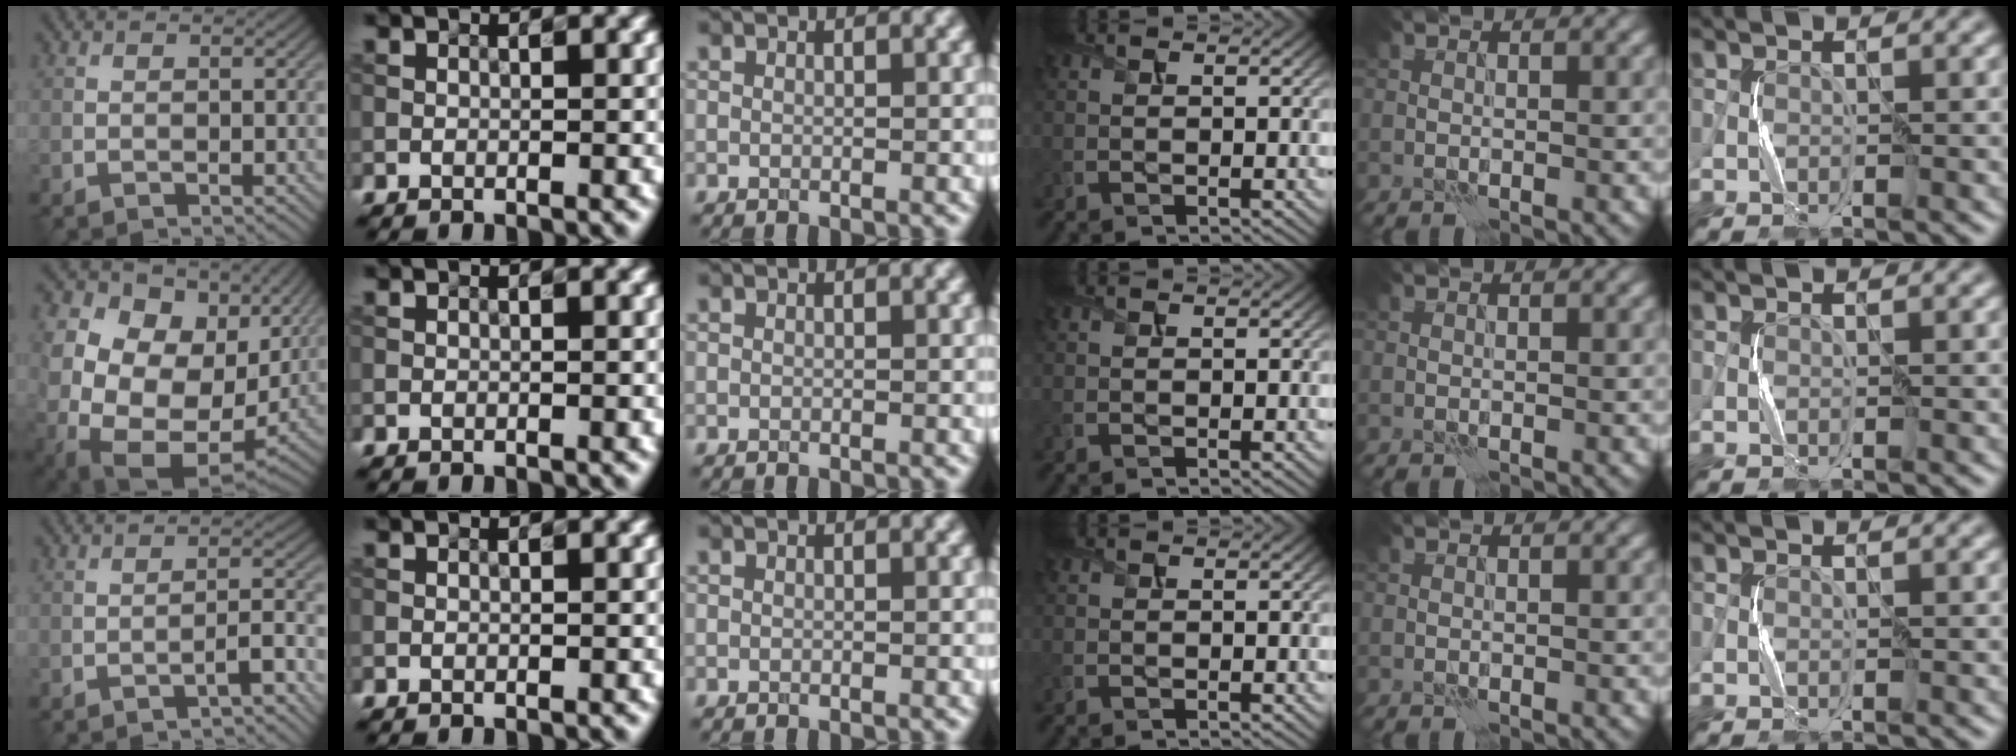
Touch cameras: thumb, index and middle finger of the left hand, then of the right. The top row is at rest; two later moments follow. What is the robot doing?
{"motion": "squeeze", "object": "air blower"}